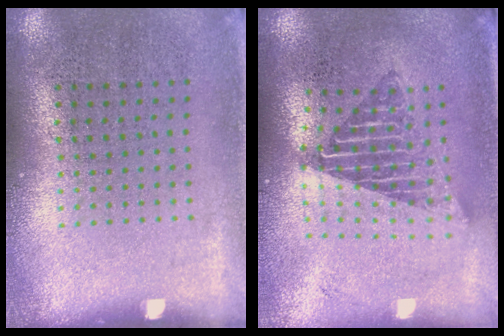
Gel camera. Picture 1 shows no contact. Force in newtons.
{"total": 1.8, "press": 1.4, "slide": 1.0}